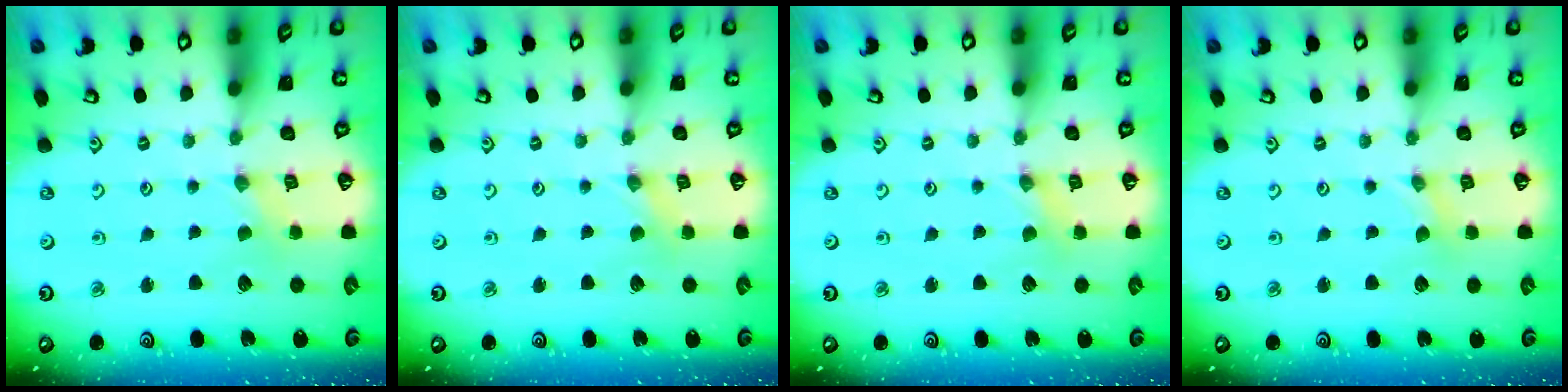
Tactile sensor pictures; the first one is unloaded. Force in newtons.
{"total": 1.0, "press": 1.0, "slide": 0.2}
{"total": 1.4, "press": 1.3, "slide": 0.2}
{"total": 0.0}